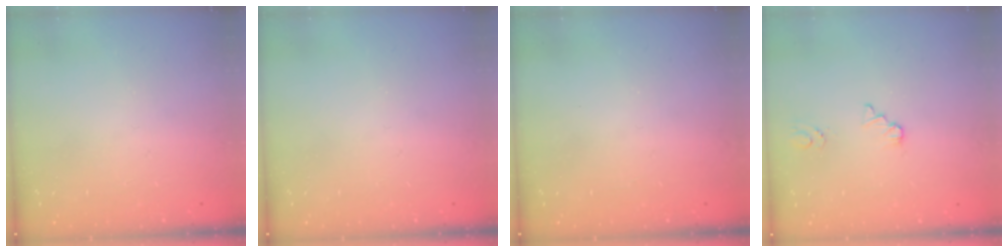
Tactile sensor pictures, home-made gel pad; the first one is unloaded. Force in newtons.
{"total": 0.0}
{"total": 0.0}
{"total": 1.3, "press": 1.3, "slide": 0.2}